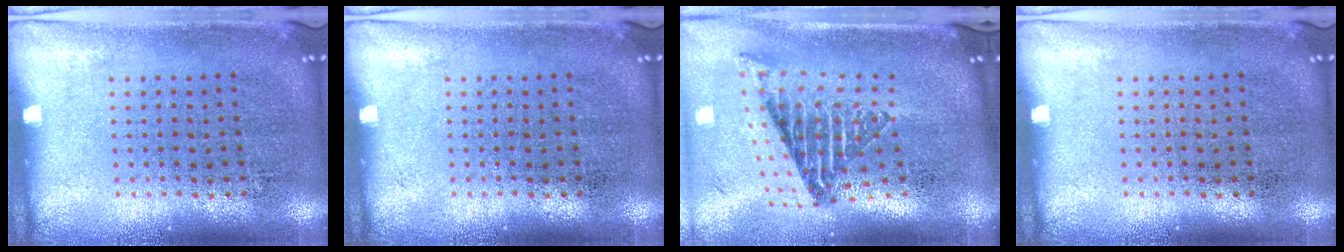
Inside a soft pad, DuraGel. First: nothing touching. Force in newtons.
{"total": 0.0}
{"total": 2.2, "press": 1.5, "slide": 1.6}
{"total": 0.0}